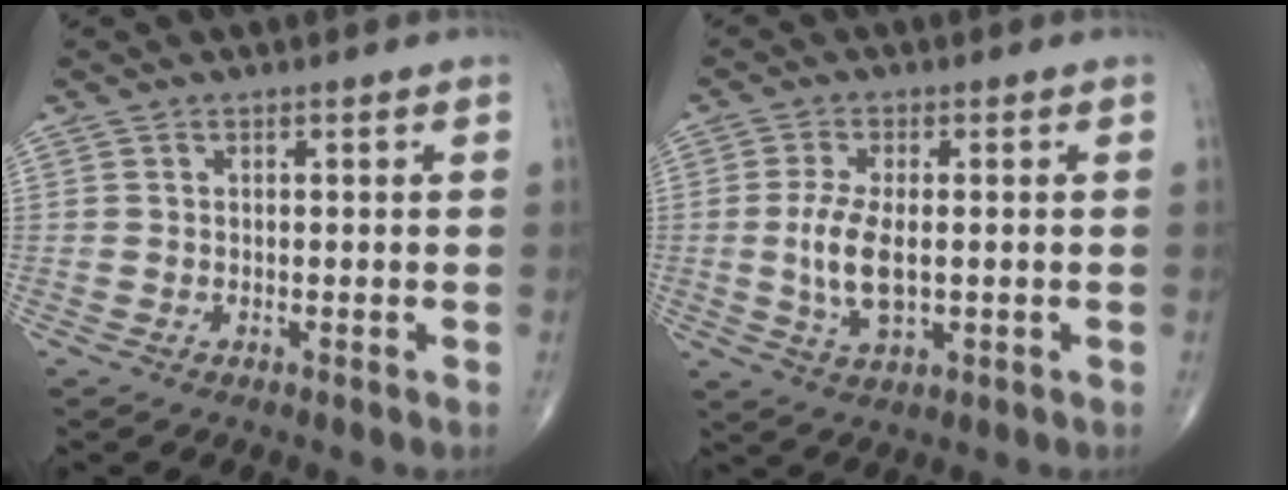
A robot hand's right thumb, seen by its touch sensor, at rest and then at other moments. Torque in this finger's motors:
{"motor_torque": [1.24, 2.81, 0.59, 0.45, 0.32]}